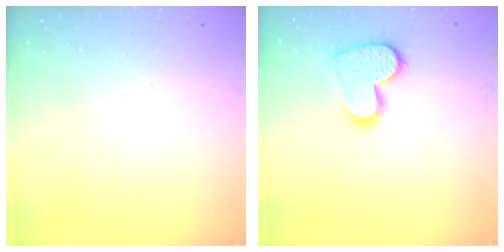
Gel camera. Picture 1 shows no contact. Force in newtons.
{"total": 13.0, "press": 13.0, "slide": 1.1}